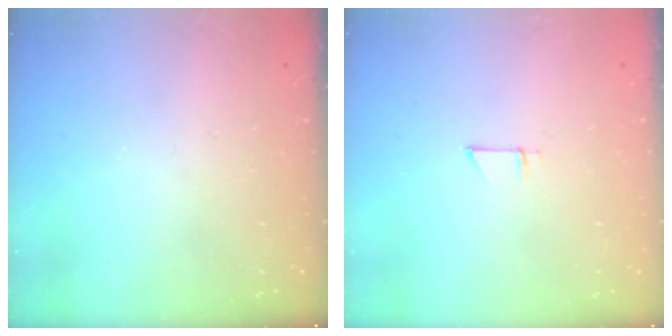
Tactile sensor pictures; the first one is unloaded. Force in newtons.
{"total": 3.5, "press": 3.4, "slide": 0.4}